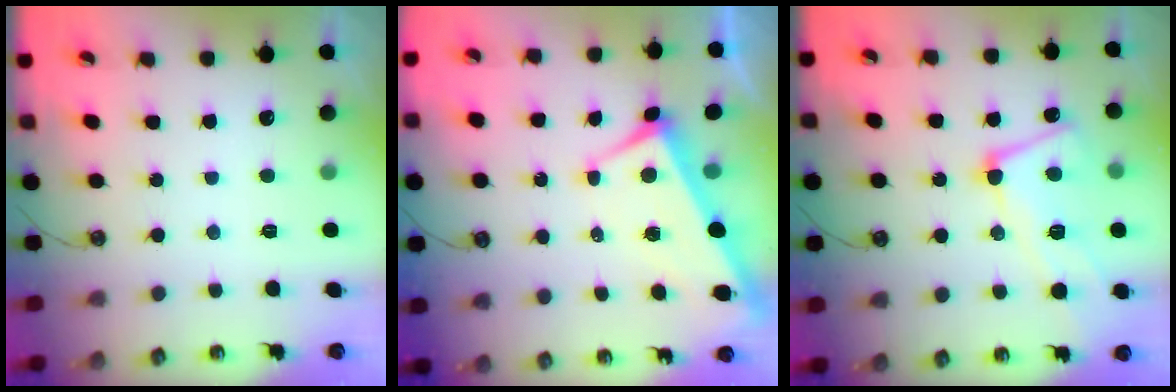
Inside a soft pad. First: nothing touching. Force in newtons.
{"total": 2.2, "press": 1.9, "slide": 1.0}
{"total": 6.5, "press": 6.4, "slide": 1.4}